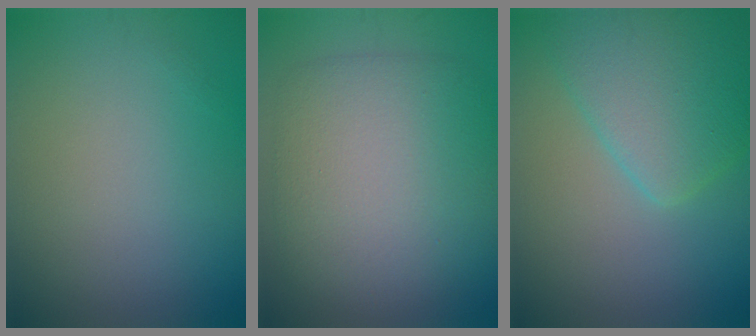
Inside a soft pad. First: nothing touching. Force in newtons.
{"total": 9.2, "press": 9.1, "slide": 0.4}
{"total": 6.0, "press": 6.0, "slide": 0.2}